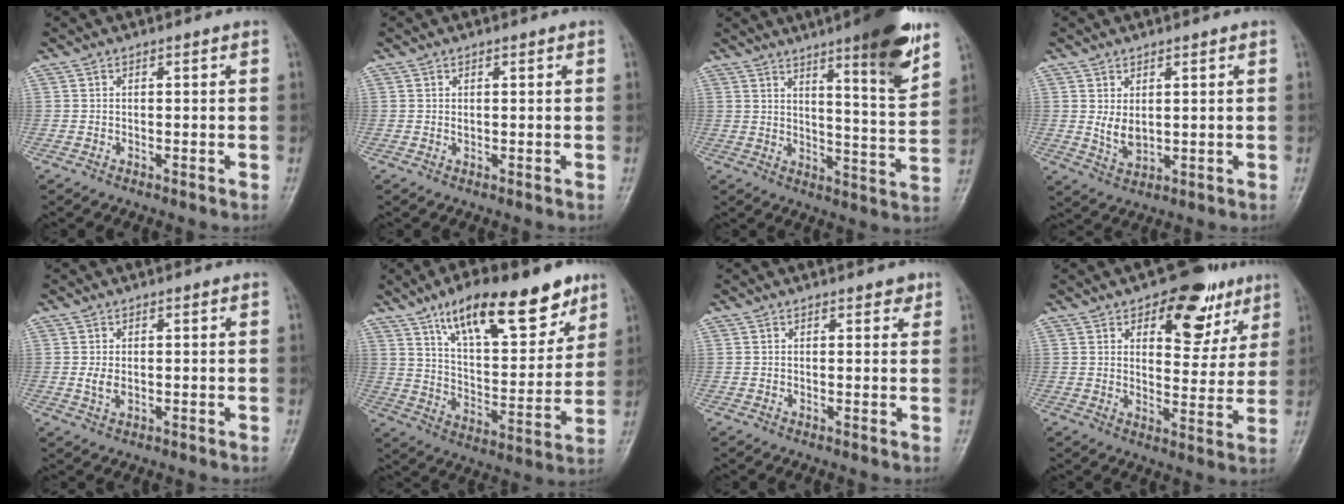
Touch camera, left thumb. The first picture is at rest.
{"total": 0.6, "force": [0.2, 0.2, 0.5], "torque": [-0.009, 0.003, 0.007]}
{"total": 14.9, "force": [9.0, 2.0, 11.7], "torque": [-0.149, -0.055, 0.132]}
{"total": 3.8, "force": [0.9, 2.1, 3.0], "torque": [-0.049, -0.014, 0.027]}
{"total": 2.2, "force": [0.0, 1.3, 1.8], "torque": [-0.037, -0.001, 0.005]}
{"total": 21.4, "force": [13.3, 8.4, 14.5], "torque": [-0.182, -0.051, 0.222]}
{"total": 1.6, "force": [1.2, 0.8, 0.8], "torque": [0.000, -0.005, 0.012]}
{"total": 13.1, "force": [7.1, 7.2, 8.3], "torque": [-0.058, -0.031, 0.098]}